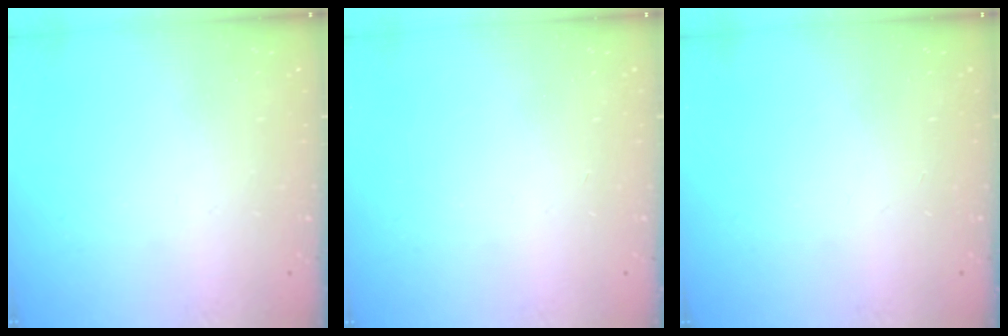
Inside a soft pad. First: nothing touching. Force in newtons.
{"total": 0.0}
{"total": 0.0}